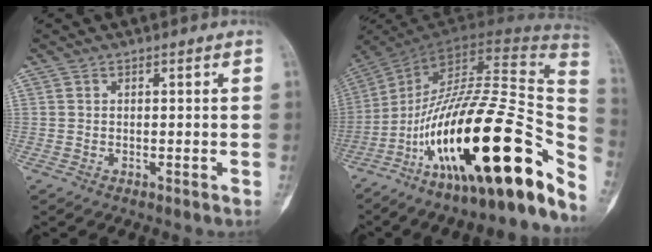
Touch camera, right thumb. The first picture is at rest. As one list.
[{"total": 34.2, "force": [-15.1, 10.4, 28.9], "torque": [-0.378, 0.080, -0.239]}]